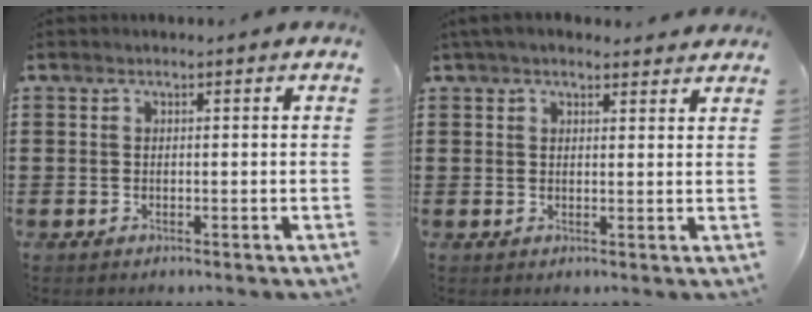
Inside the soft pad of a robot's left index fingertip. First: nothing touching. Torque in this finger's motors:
{"motor_torque": [1.55, -0.59, 0.78, 0.11]}